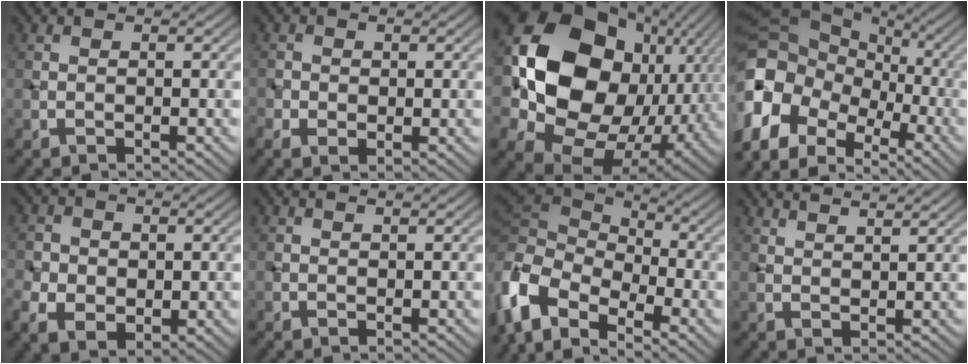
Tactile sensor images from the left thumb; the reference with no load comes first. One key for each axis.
{"total": 2.5, "fx": -0.4, "fy": 2.0, "fz": 1.5, "tx": -0.032, "ty": -0.007, "tz": -0.009}
{"total": 20.6, "fx": 2.7, "fy": 16.2, "fz": 12.4, "tx": -0.276, "ty": -0.019, "tz": 0.070}
{"total": 16.3, "fx": -5.6, "fy": 12.3, "fz": 9.0, "tx": -0.249, "ty": -0.014, "tz": -0.096}
{"total": 6.2, "fx": -0.7, "fy": 5.0, "fz": 3.6, "tx": -0.079, "ty": -0.012, "tz": -0.014}
{"total": 0.6, "fx": 0.5, "fy": 0.0, "fz": 0.3, "tx": -0.005, "ty": 0.002, "tz": 0.010}
{"total": 11.7, "fx": -5.2, "fy": 7.0, "fz": 7.9, "tx": -0.208, "ty": -0.007, "tz": -0.101}
{"total": 3.7, "fx": 3.2, "fy": 0.6, "fz": 1.8, "tx": -0.018, "ty": -0.003, "tz": 0.050}